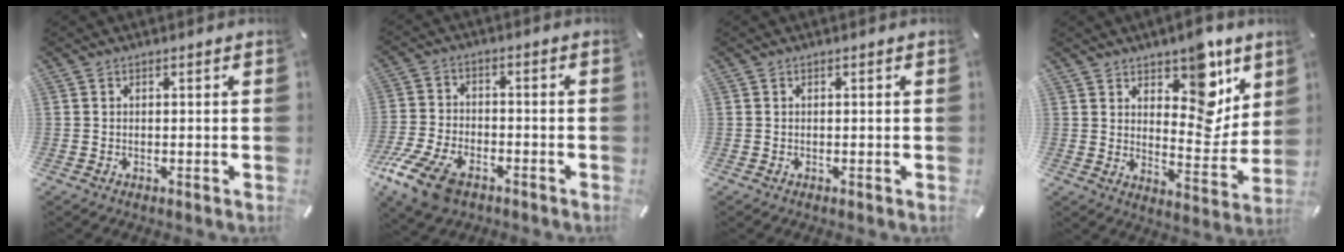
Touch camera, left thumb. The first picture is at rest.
{"total": 11.1, "force": [-7.0, 5.8, 6.3], "torque": [-0.140, 0.029, -0.133]}
{"total": 0.0}
{"total": 13.5, "force": [8.5, 7.6, 7.3], "torque": [-0.060, -0.080, 0.144]}